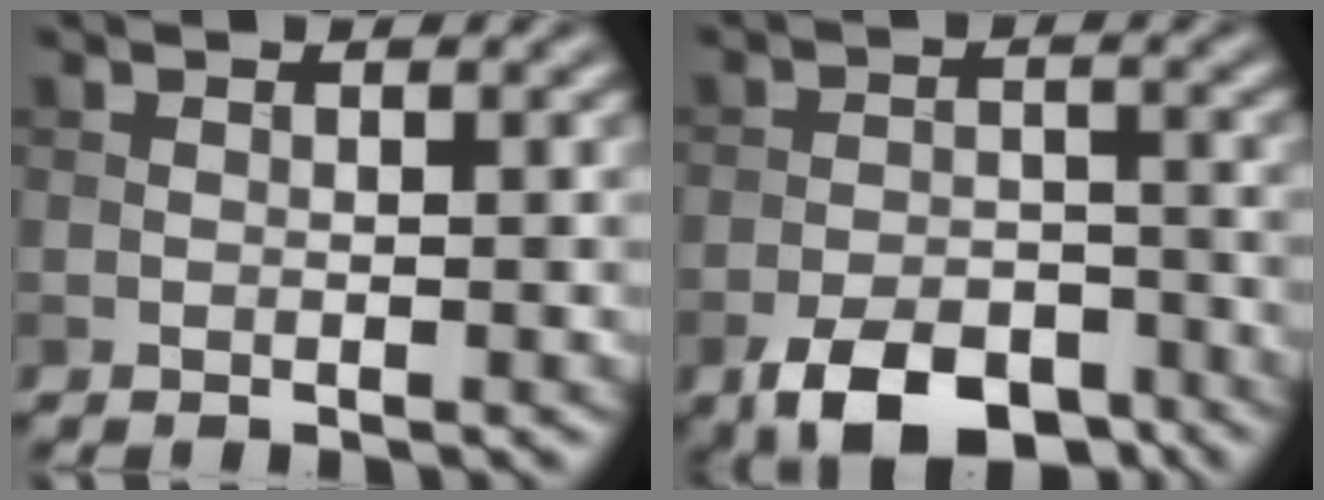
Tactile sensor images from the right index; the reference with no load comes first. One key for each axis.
{"total": 7.3, "fx": -5.0, "fy": 3.5, "fz": 4.1, "tx": -0.063, "ty": -0.008, "tz": -0.086}